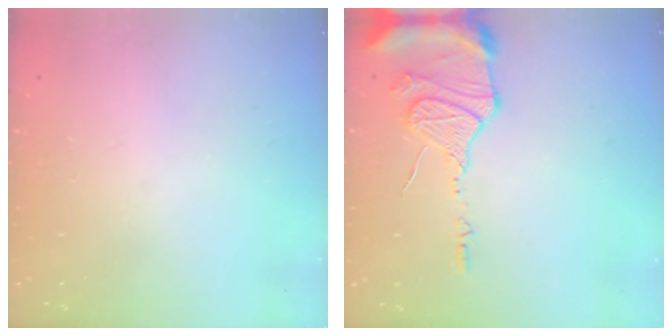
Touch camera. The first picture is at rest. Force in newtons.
{"total": 13.5, "press": 13.4, "slide": 1.7}